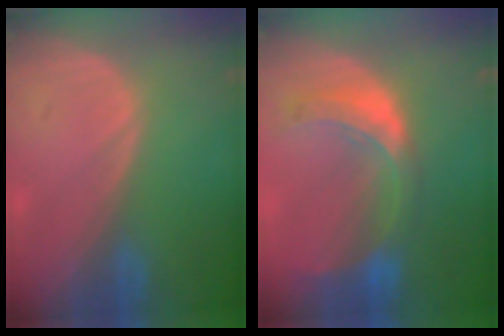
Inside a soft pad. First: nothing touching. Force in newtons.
{"total": 8.2, "press": 7.3, "slide": 3.8}